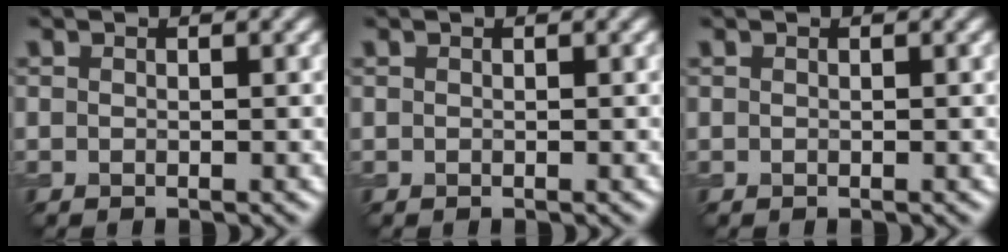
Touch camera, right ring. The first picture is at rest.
{"total": 0.0}
{"total": 0.0}